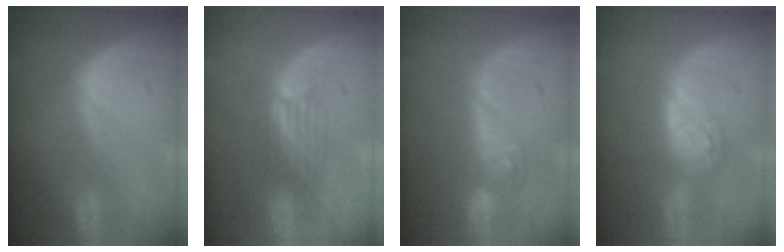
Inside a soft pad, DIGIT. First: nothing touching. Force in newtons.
{"total": 3.3, "press": 2.9, "slide": 1.6}
{"total": 4.6, "press": 4.3, "slide": 1.5}
{"total": 5.7, "press": 5.6, "slide": 0.4}